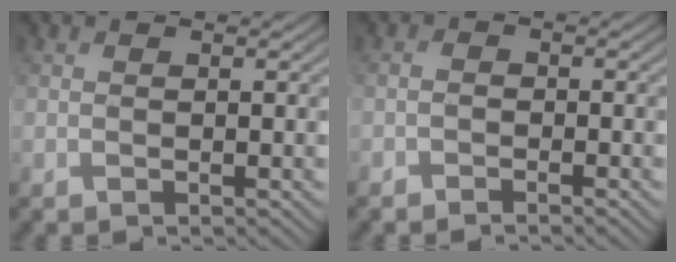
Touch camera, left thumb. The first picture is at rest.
{"total": 1.1, "force": [-1.0, 0.4, 0.3], "torque": [-0.005, 0.001, -0.024]}